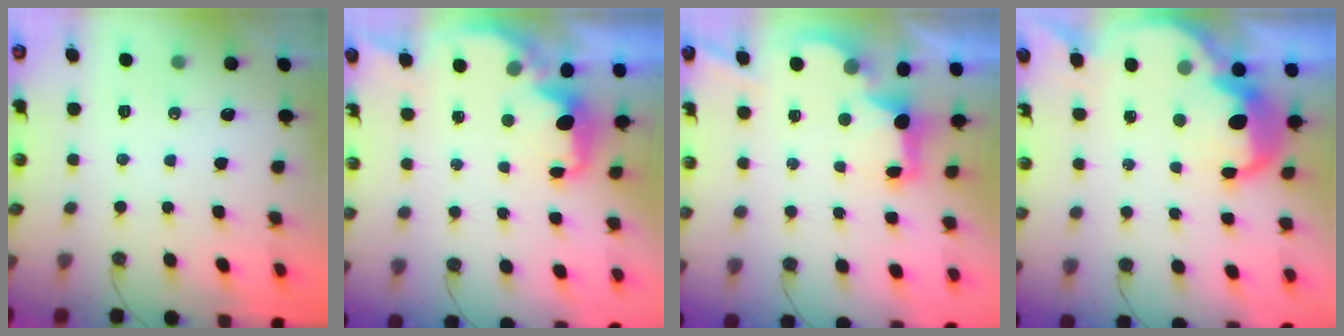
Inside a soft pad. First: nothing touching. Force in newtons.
{"total": 2.0, "press": 1.9, "slide": 0.8}
{"total": 2.9, "press": 2.8, "slide": 0.9}
{"total": 7.6, "press": 7.6, "slide": 0.4}